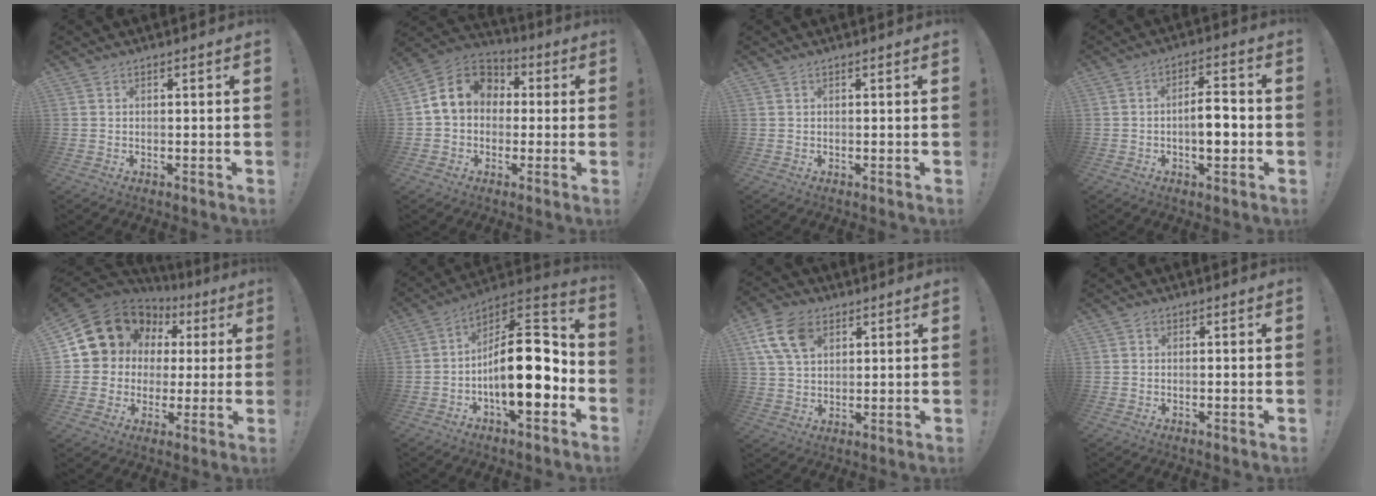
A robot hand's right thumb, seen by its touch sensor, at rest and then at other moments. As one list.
[{"total": 12.7, "force": [2.3, 10.4, 6.9], "torque": [-0.101, 0.008, 0.048]}, {"total": 0.0}, {"total": 7.6, "force": [-1.8, 2.9, 6.8], "torque": [-0.097, 0.010, -0.034]}, {"total": 13.2, "force": [6.4, 10.9, 4.1], "torque": [-0.061, -0.041, 0.141]}, {"total": 20.5, "force": [-2.9, 8.8, 18.3], "torque": [-0.281, 0.012, -0.043]}, {"total": 12.3, "force": [5.5, 8.1, 7.4], "torque": [-0.143, -0.011, 0.109]}, {"total": 0.5, "force": [-0.2, 0.4, 0.2], "torque": [-0.004, 0.002, -0.004]}]